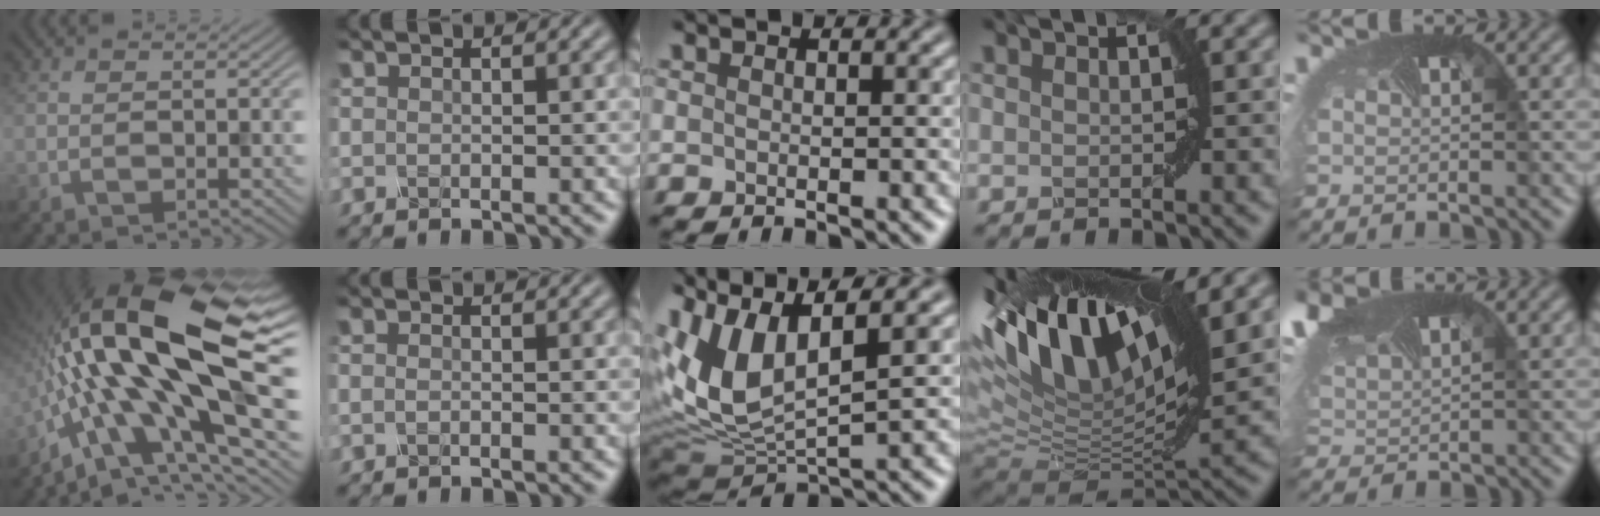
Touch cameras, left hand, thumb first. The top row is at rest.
{"thumb": {"total": 21.2, "force": [-0.2, 8.1, 19.6], "torque": [-0.374, 0.010, -0.023]}, "index": {"total": 0.8, "force": [-0.4, 0.4, 0.6], "torque": [-0.019, -0.003, -0.016]}, "middle": {"total": 10.3, "force": [2.9, 4.9, 8.6], "torque": [-0.208, -0.003, 0.061]}, "ring": {"total": 15.4, "force": [7.3, 5.7, 12.4], "torque": [-0.237, 0.027, 0.127]}, "little": {"total": 5.8, "force": [3.7, 3.0, 3.3], "torque": [-0.101, 0.014, 0.072]}}